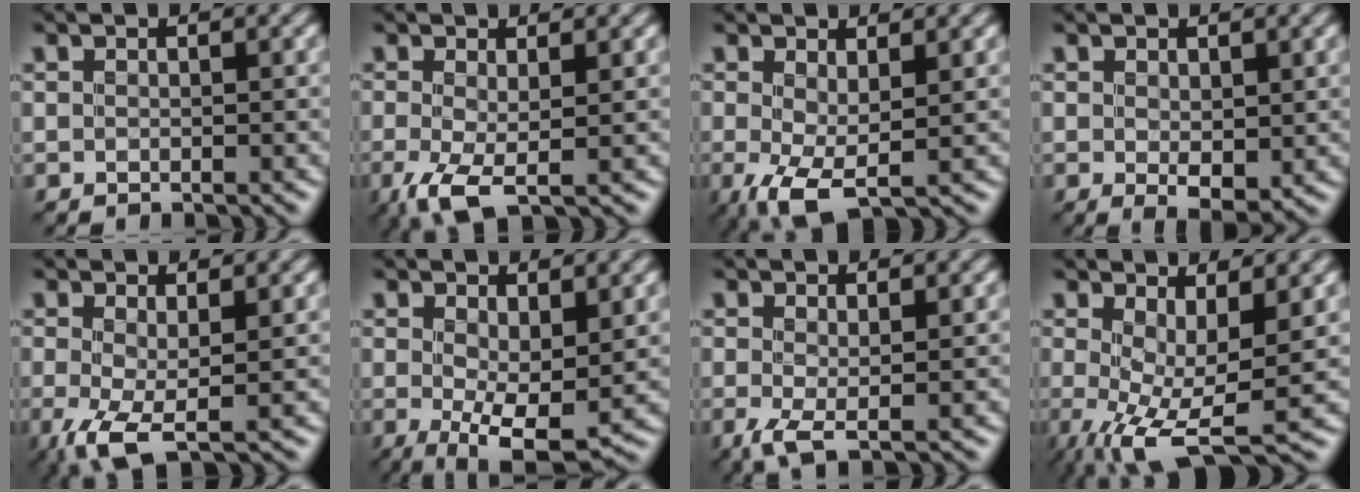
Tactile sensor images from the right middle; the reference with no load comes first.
{"total": 3.8, "force": [-0.9, 1.1, 3.5], "torque": [-0.081, -0.011, -0.019]}
{"total": 4.2, "force": [-0.5, 1.5, 3.9], "torque": [-0.087, -0.007, -0.008]}
{"total": 2.4, "force": [0.4, 1.1, 2.1], "torque": [-0.039, -0.008, 0.013]}
{"total": 4.0, "force": [-0.8, 1.1, 3.8], "torque": [-0.084, -0.012, -0.018]}
{"total": 6.5, "force": [0.0, 2.5, 6.1], "torque": [-0.101, -0.015, 0.002]}
{"total": 2.3, "force": [-0.4, 0.4, 2.2], "torque": [-0.051, -0.007, -0.010]}
{"total": 7.5, "force": [-0.6, 2.6, 7.0], "torque": [-0.136, -0.013, -0.008]}